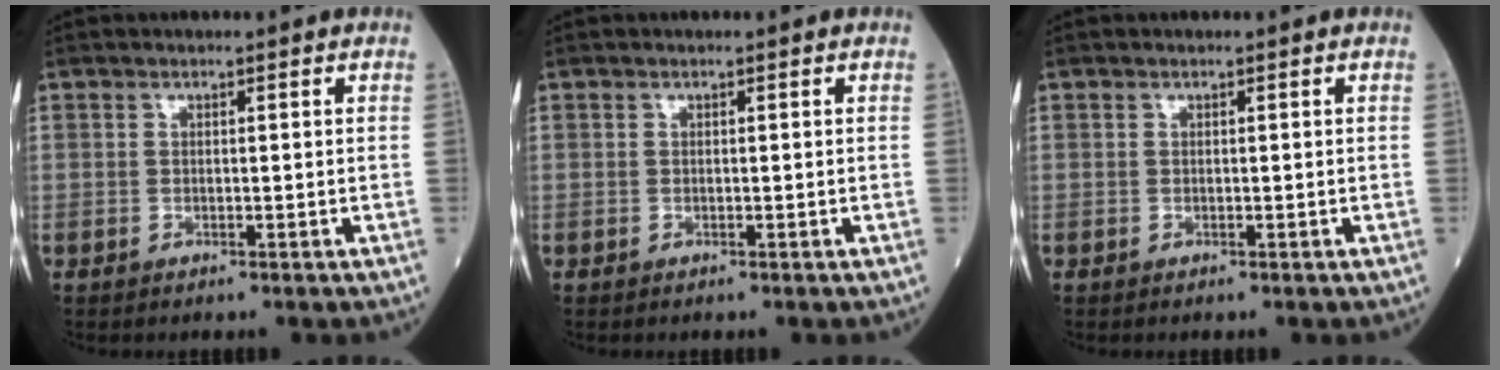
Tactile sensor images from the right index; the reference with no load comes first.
{"total": 0.0}
{"total": 0.0}